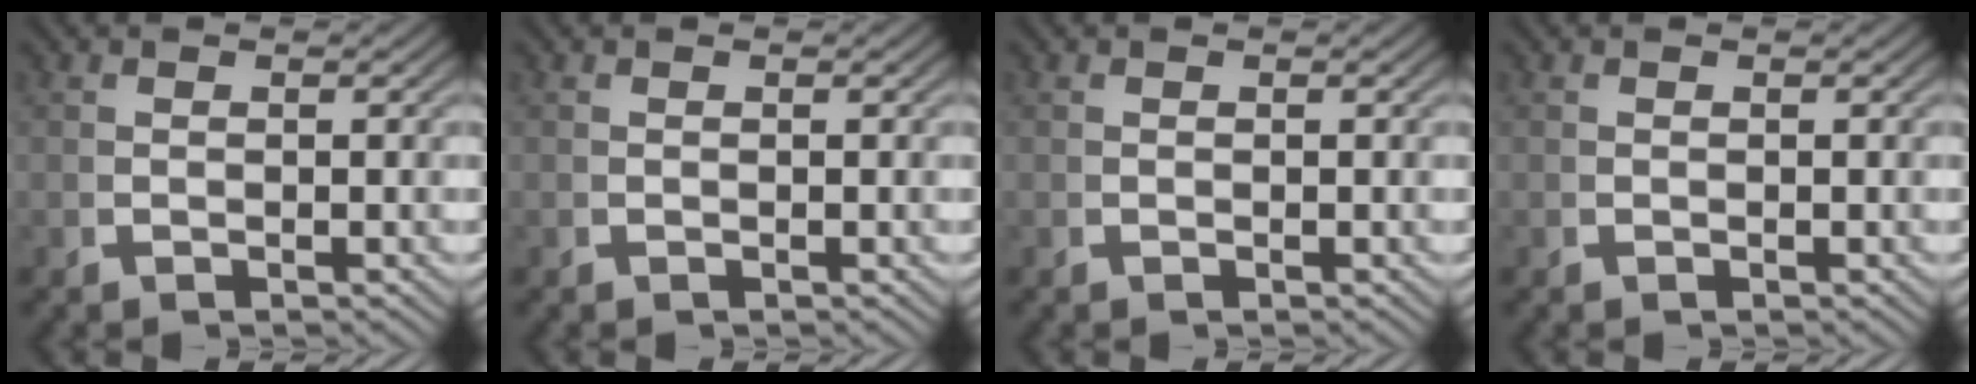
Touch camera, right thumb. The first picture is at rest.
{"total": 0.0}
{"total": 0.0}
{"total": 0.0}